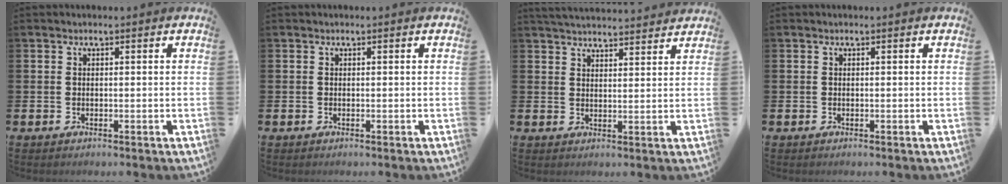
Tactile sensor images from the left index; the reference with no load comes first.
{"total": 0.0}
{"total": 4.1, "force": [4.1, 0.1, 0.2], "torque": [-0.009, -0.025, 0.074]}
{"total": 0.0}